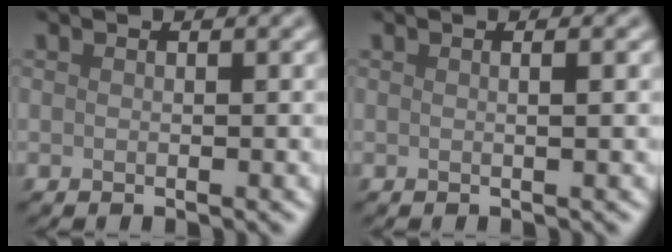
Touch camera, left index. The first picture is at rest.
{"total": 1.4, "force": [0.2, 0.5, 1.3], "torque": [-0.013, 0.003, -0.007]}